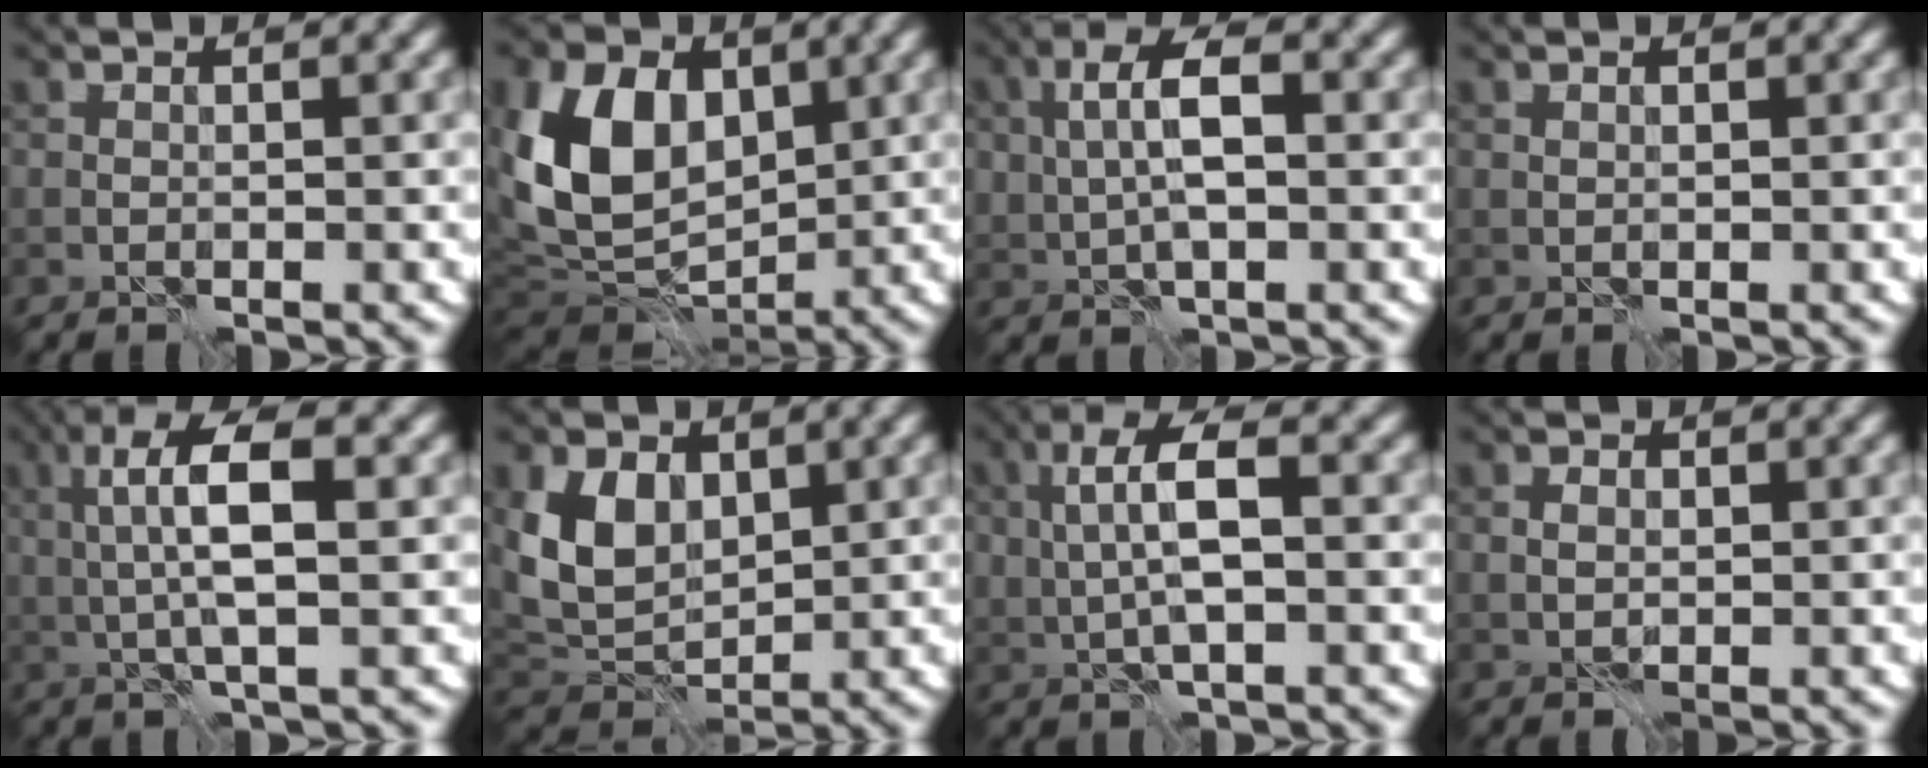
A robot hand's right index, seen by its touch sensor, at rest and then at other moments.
{"total": 10.0, "force": [1.6, 7.2, 6.8], "torque": [-0.136, -0.005, 0.025]}
{"total": 4.7, "force": [0.5, 2.1, 4.2], "torque": [-0.081, 0.009, 0.008]}
{"total": 0.0}
{"total": 6.3, "force": [1.0, 1.7, 6.0], "torque": [-0.115, 0.009, 0.014]}
{"total": 5.4, "force": [1.5, 3.9, 3.3], "torque": [-0.070, -0.003, 0.029]}
{"total": 5.4, "force": [0.4, 2.0, 5.0], "torque": [-0.099, 0.011, 0.003]}
{"total": 1.5, "force": [0.0, 1.2, 0.9], "torque": [-0.017, 0.005, 0.001]}